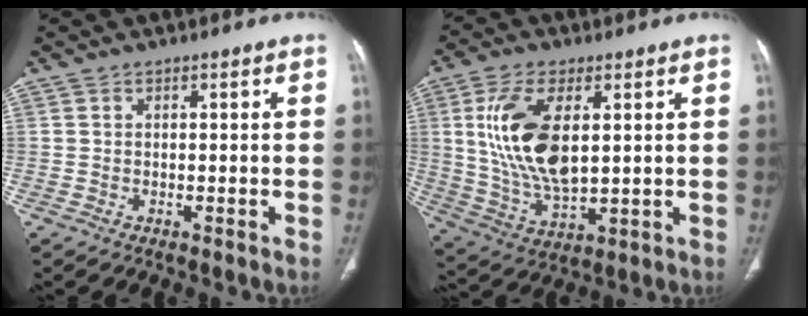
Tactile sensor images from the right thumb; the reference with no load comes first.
{"total": 15.6, "force": [3.3, 7.6, 13.3], "torque": [-0.263, -0.017, 0.073]}